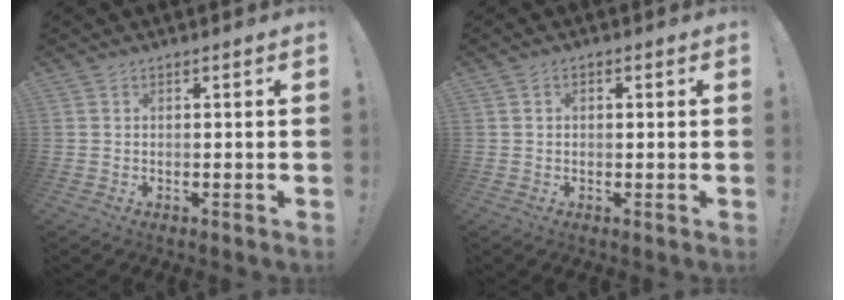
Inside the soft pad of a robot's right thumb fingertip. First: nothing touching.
{"total": 1.2, "force": [-0.2, 0.9, 0.7], "torque": [-0.016, 0.006, -0.003]}